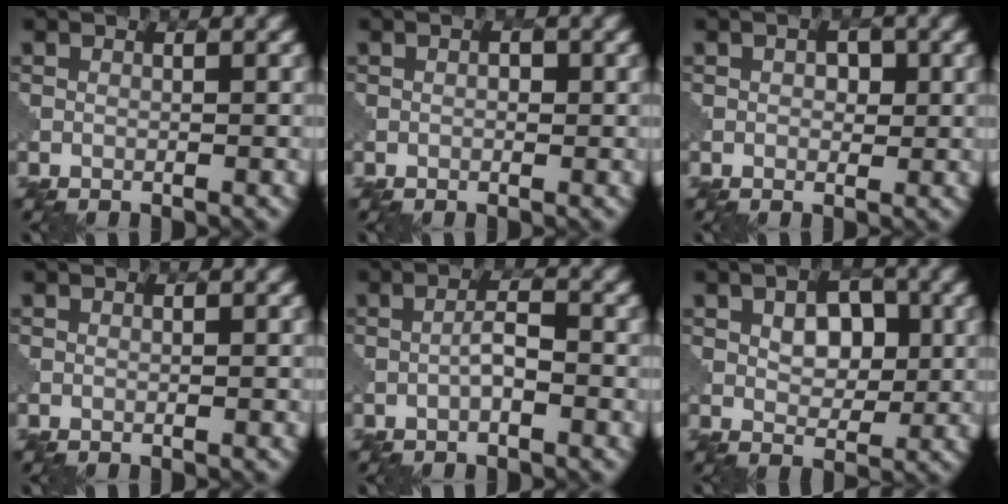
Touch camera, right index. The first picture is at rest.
{"total": 0.8, "force": [0.1, 0.5, 0.7], "torque": [-0.010, 0.002, 0.001]}
{"total": 1.7, "force": [0.4, 1.1, 1.3], "torque": [-0.019, 0.001, 0.004]}
{"total": 0.0}
{"total": 2.0, "force": [-0.7, 0.5, 1.8], "torque": [-0.035, 0.006, -0.017]}
{"total": 4.4, "force": [0.9, 2.8, 3.3], "torque": [-0.055, 0.000, 0.011]}